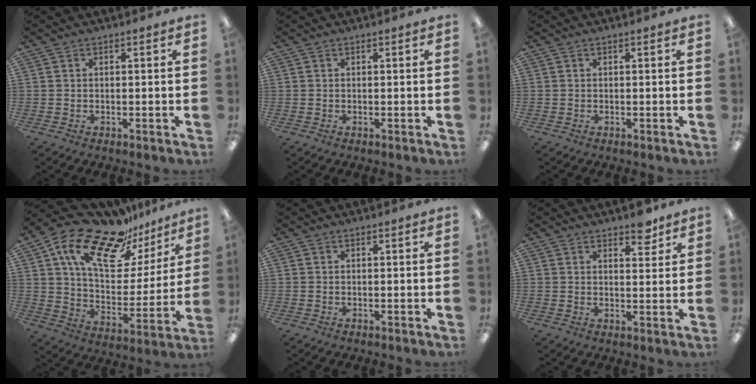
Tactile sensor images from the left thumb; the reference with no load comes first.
{"total": 0.0}
{"total": 0.0}
{"total": 20.6, "force": [15.0, 9.0, 10.8], "torque": [-0.192, -0.097, 0.260]}
{"total": 0.0}
{"total": 4.7, "force": [3.8, 1.9, 2.0], "torque": [-0.005, -0.026, 0.061]}